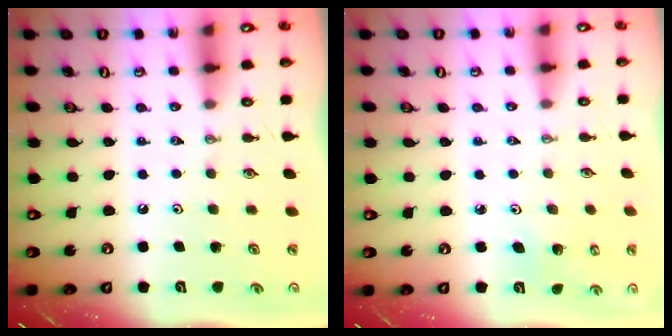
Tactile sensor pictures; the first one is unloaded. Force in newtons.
{"total": 2.7, "press": 2.7, "slide": 0.4}